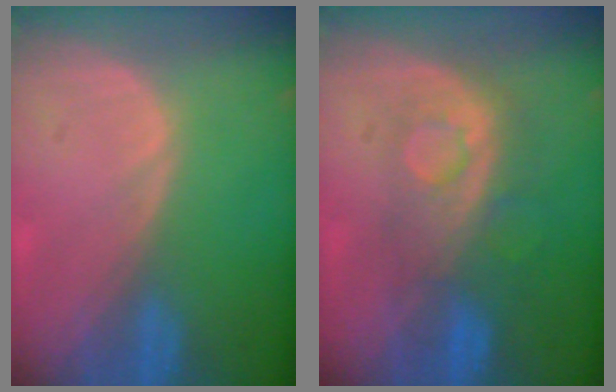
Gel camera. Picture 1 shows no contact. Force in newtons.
{"total": 7.8, "press": 7.5, "slide": 2.0}